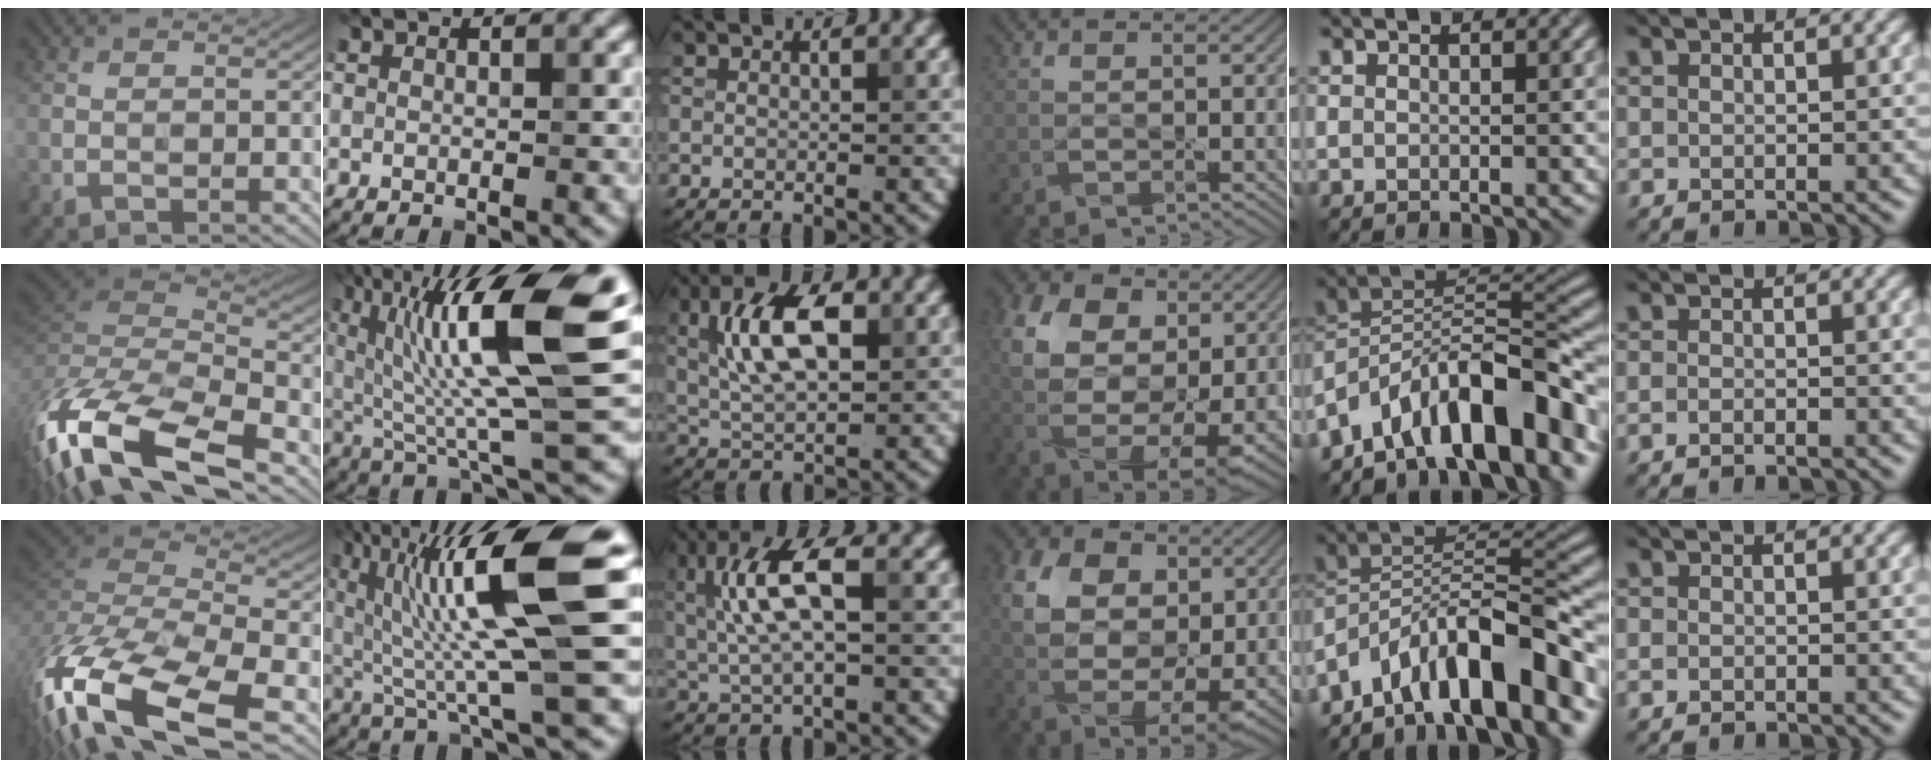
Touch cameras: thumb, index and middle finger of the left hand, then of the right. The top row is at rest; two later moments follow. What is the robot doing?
{"motion": "wipe", "object": "measuring cup"}